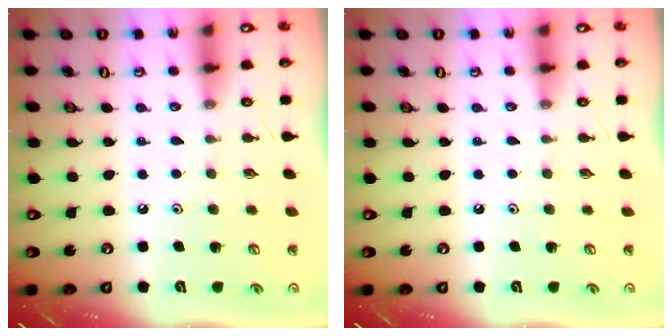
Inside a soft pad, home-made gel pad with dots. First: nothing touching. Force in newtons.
{"total": 0.0}